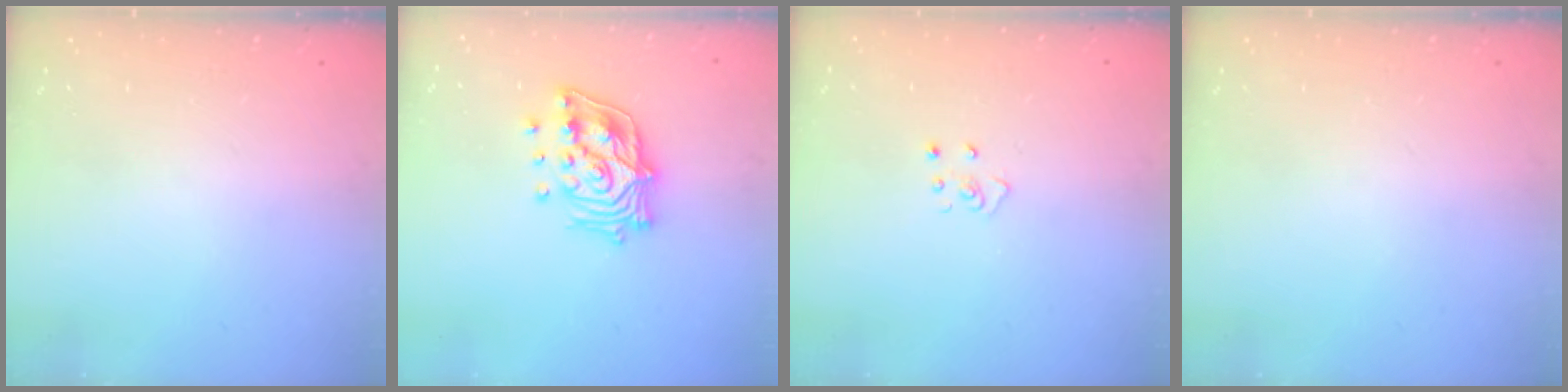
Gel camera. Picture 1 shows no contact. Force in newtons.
{"total": 16.0, "press": 15.9, "slide": 2.3}
{"total": 4.1, "press": 4.1, "slide": 0.3}
{"total": 0.0}